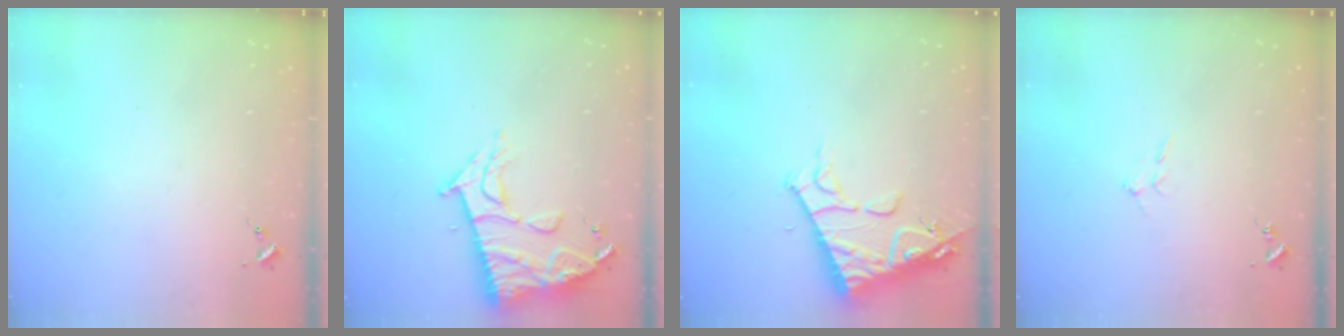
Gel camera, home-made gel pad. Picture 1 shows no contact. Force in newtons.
{"total": 14.4, "press": 14.3, "slide": 1.2}
{"total": 13.9, "press": 13.8, "slide": 1.7}
{"total": 5.0, "press": 5.0, "slide": 0.9}